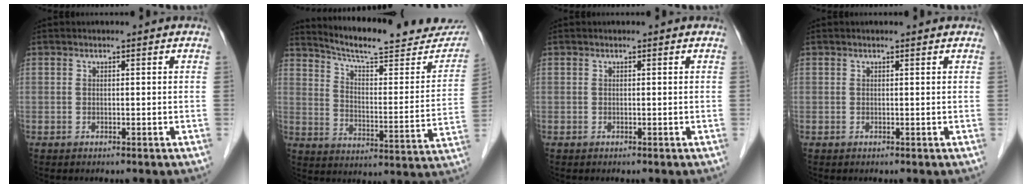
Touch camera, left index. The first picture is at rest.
{"total": 22.5, "force": [20.5, 3.6, 8.6], "torque": [-0.120, -0.045, 0.269]}
{"total": 0.0}
{"total": 0.9, "force": [0.8, 0.1, 0.3], "torque": [-0.012, 0.007, 0.009]}